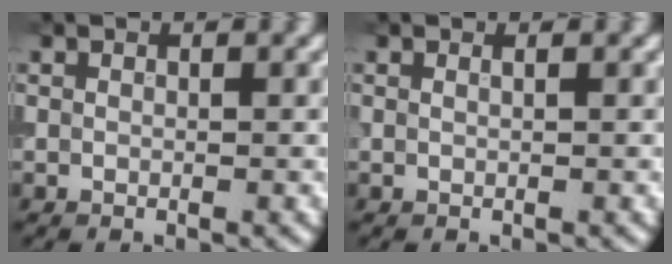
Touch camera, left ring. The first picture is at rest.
{"total": 0.8, "force": [0.5, 0.4, 0.5], "torque": [-0.003, -0.004, -0.002]}